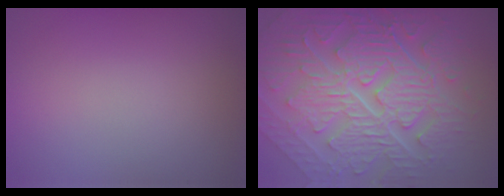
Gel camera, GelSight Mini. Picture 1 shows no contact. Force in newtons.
{"total": 10.8, "press": 7.3, "slide": 7.9}